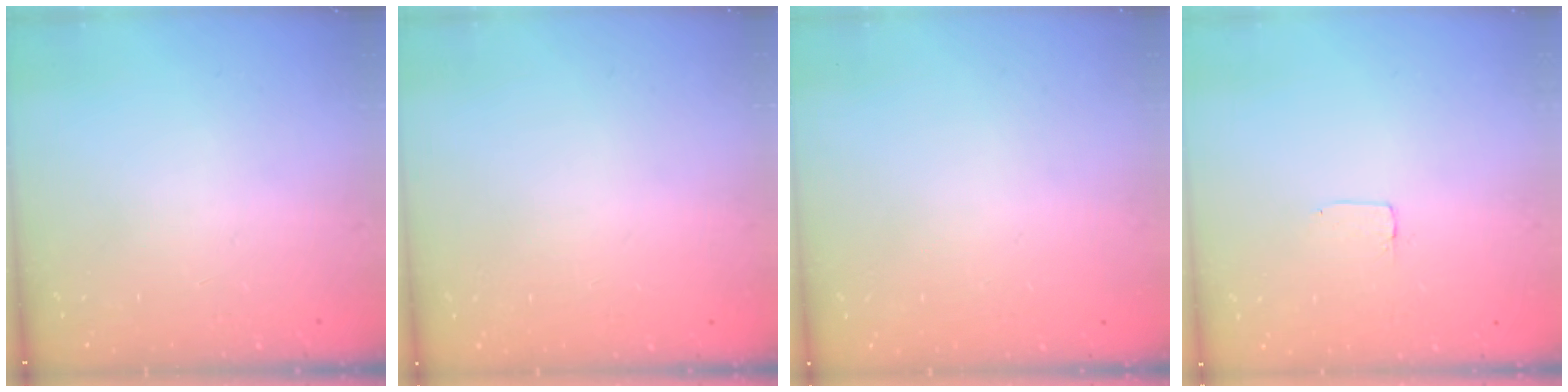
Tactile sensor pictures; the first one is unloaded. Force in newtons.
{"total": 0.0}
{"total": 0.0}
{"total": 2.0, "press": 2.0, "slide": 0.0}